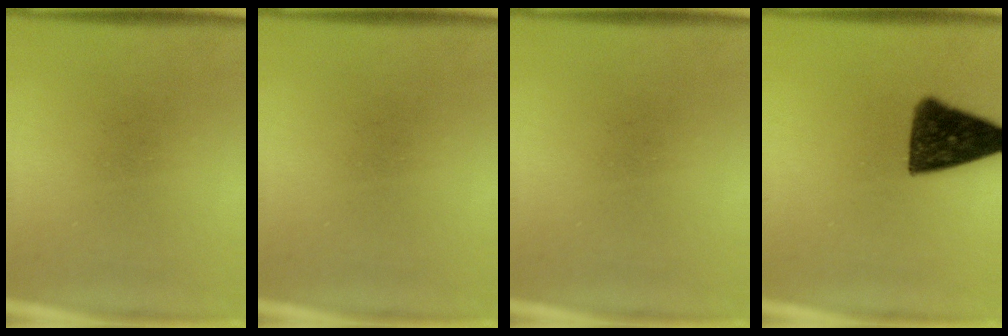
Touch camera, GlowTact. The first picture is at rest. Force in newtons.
{"total": 0.0}
{"total": 0.0}
{"total": 12.2}